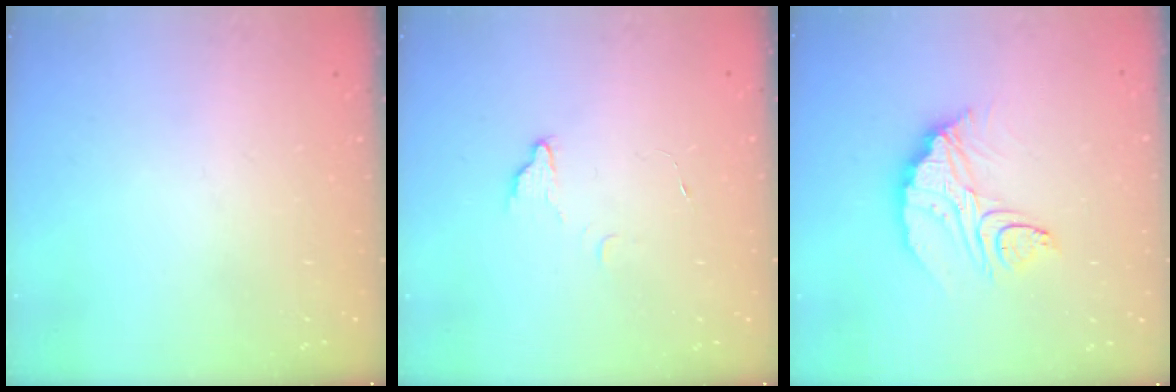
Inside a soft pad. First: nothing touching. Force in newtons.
{"total": 2.2, "press": 2.2, "slide": 0.2}
{"total": 12.2, "press": 12.2, "slide": 1.1}